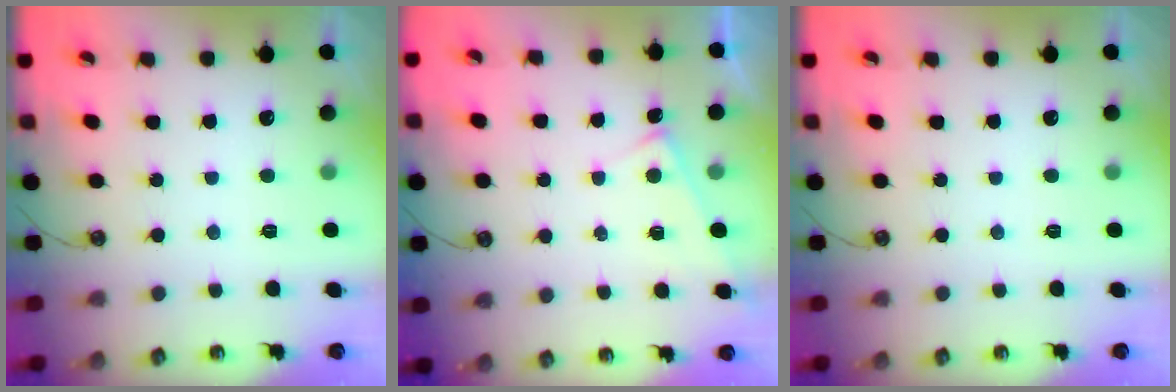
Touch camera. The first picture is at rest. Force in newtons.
{"total": 5.8, "press": 5.8, "slide": 0.2}
{"total": 0.0}